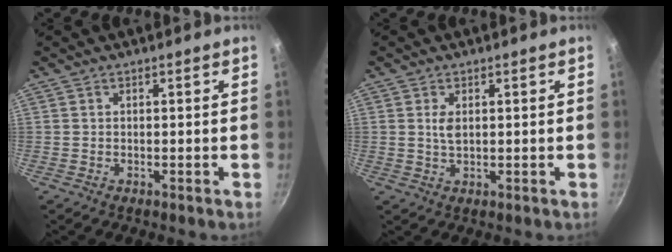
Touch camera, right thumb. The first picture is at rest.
{"total": 2.5, "force": [0.6, 1.3, 2.1], "torque": [-0.041, -0.004, 0.015]}